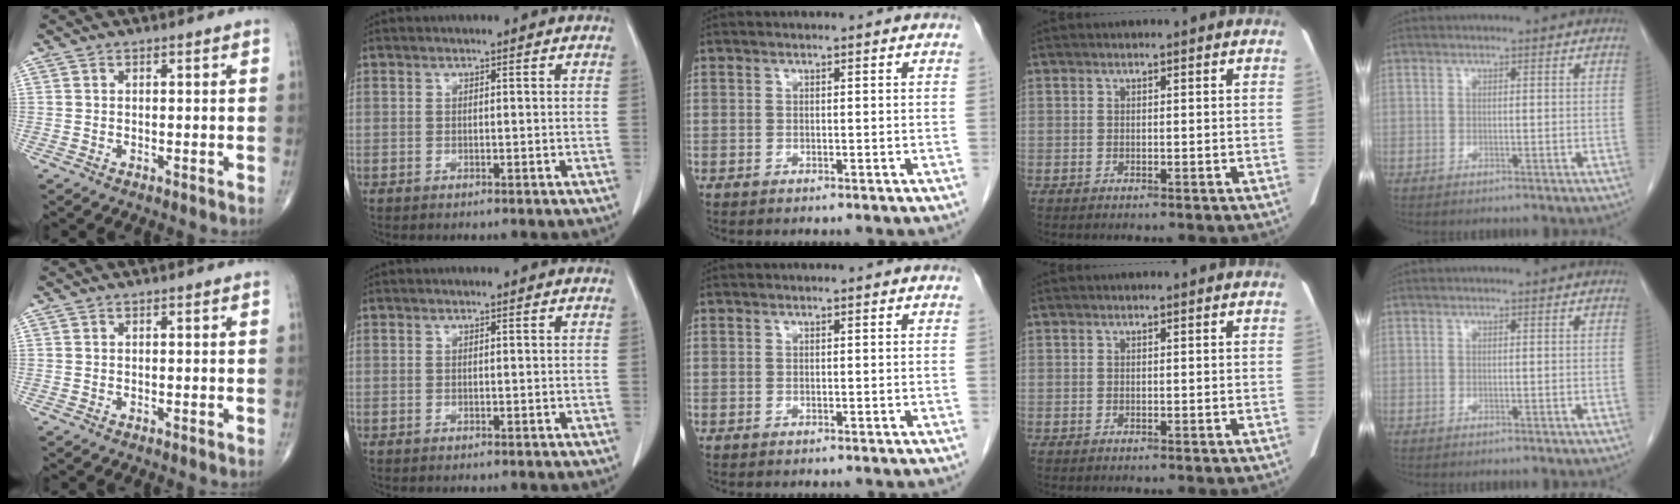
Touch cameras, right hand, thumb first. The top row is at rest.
{}